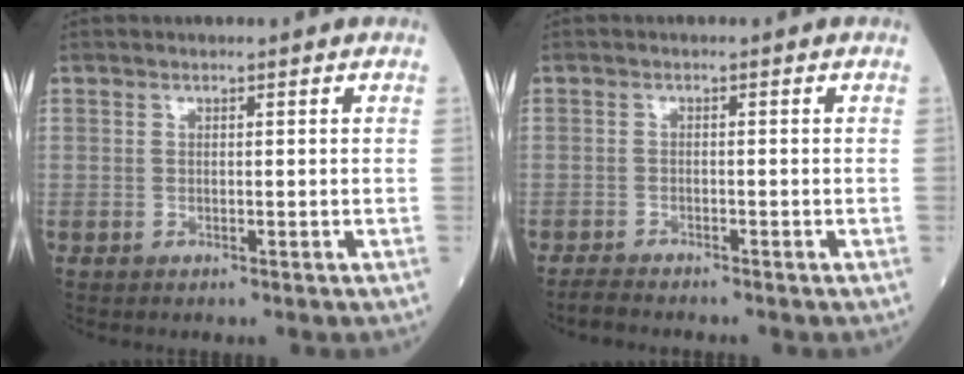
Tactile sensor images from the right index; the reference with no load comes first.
{"total": 3.9, "force": [-3.4, 0.9, 1.5], "torque": [-0.038, -0.013, -0.057]}